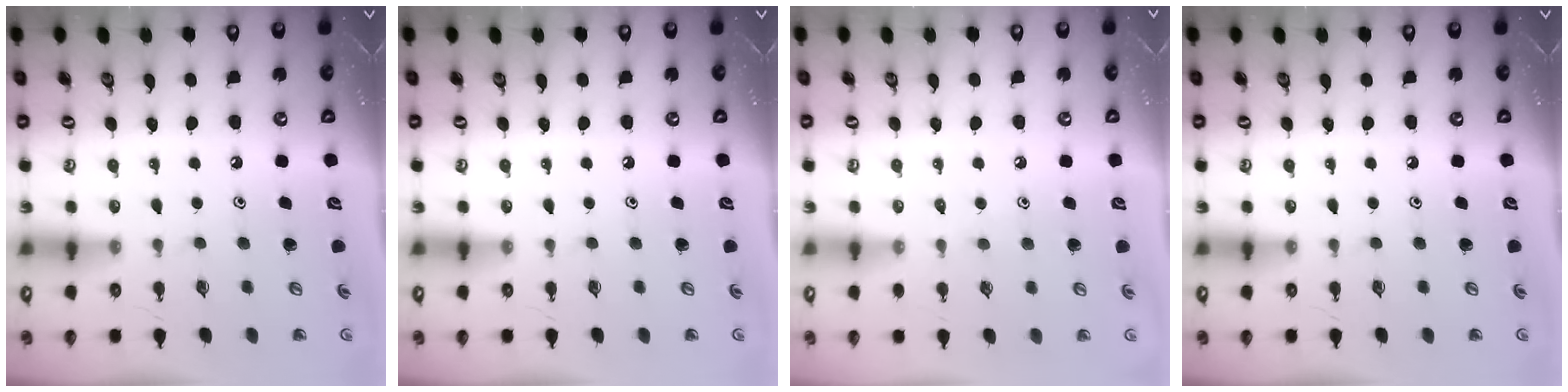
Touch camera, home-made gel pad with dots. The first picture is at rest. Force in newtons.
{"total": 0.0}
{"total": 4.7, "press": 4.6, "slide": 0.7}
{"total": 0.0}